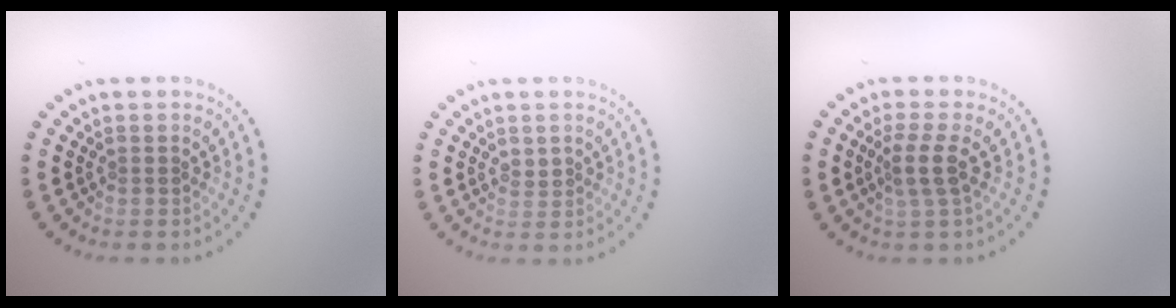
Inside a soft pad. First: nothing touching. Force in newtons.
{"total": 1.0, "press": 0.9, "slide": 0.3}
{"total": 2.4, "press": 1.9, "slide": 1.6}